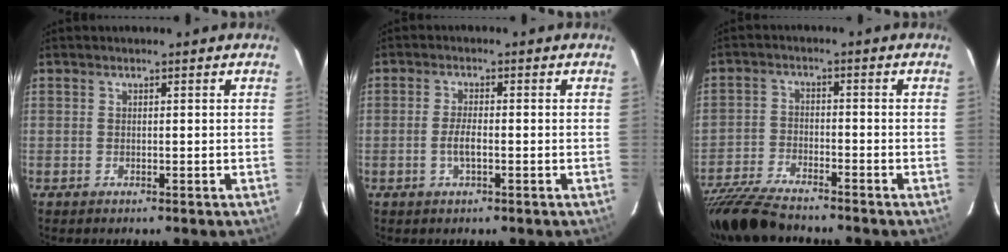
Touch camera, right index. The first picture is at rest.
{"total": 3.1, "force": [-0.9, 0.9, 2.8], "torque": [-0.060, -0.001, -0.017]}
{"total": 11.9, "force": [-10.4, 2.9, 5.1], "torque": [-0.136, -0.017, -0.198]}